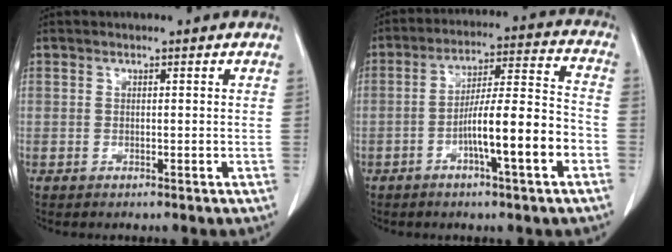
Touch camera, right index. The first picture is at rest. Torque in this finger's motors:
{"motor_torque": [1.10, -0.16, 0.36, 0.11]}